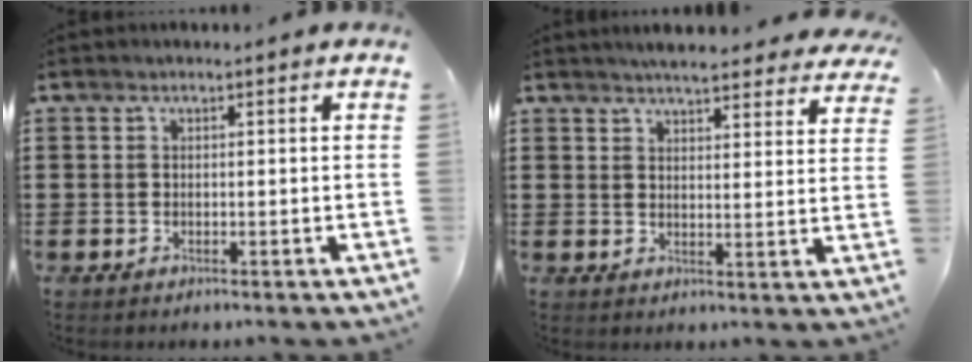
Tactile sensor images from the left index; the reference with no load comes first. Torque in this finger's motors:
{"motor_torque": [2.00, 0.14, 0.19, -0.01]}